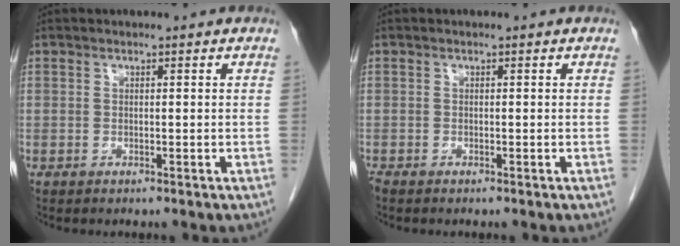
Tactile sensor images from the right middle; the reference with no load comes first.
{"total": 0.6, "force": [-0.5, 0.1, 0.2], "torque": [-0.010, -0.003, -0.013]}